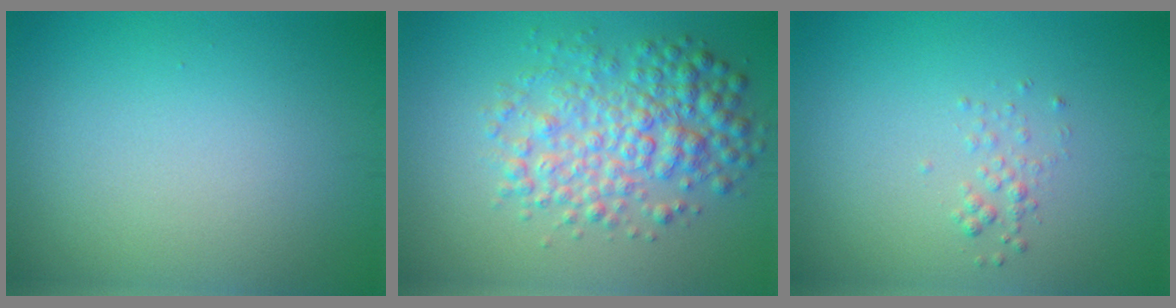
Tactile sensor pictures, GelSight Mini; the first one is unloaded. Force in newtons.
{"total": 5.5, "press": 5.5, "slide": 0.1}
{"total": 1.0, "press": 1.0, "slide": 0.1}